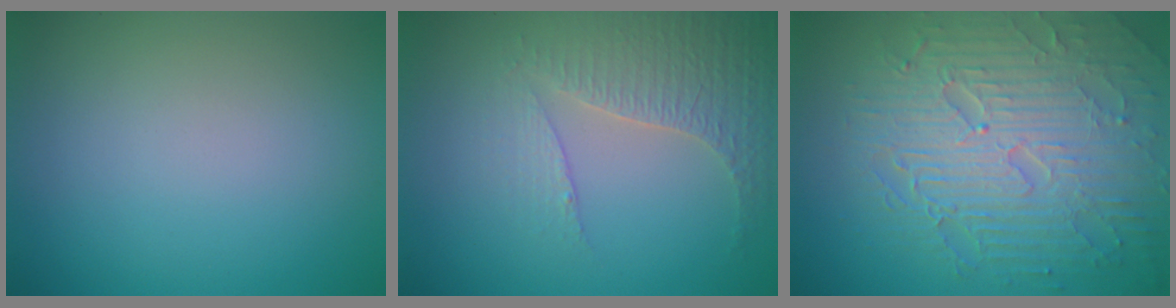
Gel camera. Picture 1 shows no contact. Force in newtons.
{"total": 4.2, "press": 3.0, "slide": 2.9}
{"total": 9.5, "press": 6.4, "slide": 7.0}